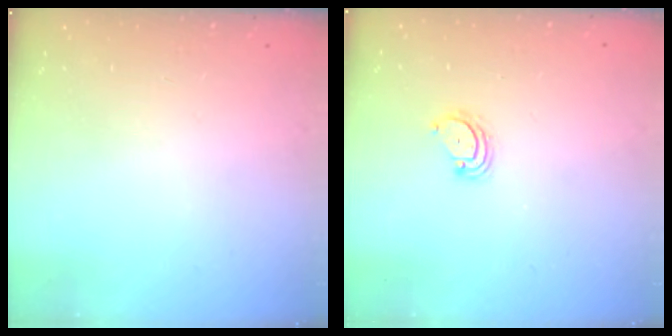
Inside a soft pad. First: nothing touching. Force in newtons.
{"total": 2.3, "press": 2.3, "slide": 0.2}